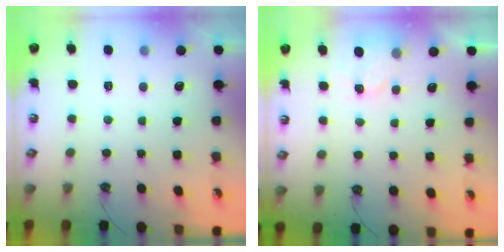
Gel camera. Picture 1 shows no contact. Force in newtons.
{"total": 2.7, "press": 2.7, "slide": 0.4}